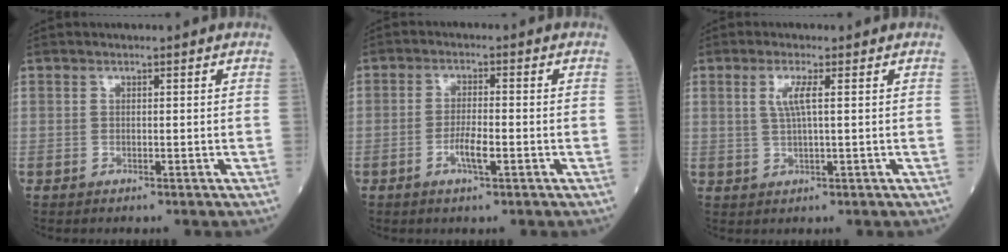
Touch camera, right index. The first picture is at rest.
{"total": 3.6, "force": [-1.4, 0.5, 3.3], "torque": [-0.064, 0.000, -0.025]}
{"total": 3.2, "force": [0.9, 0.0, 3.1], "torque": [-0.067, 0.000, 0.018]}